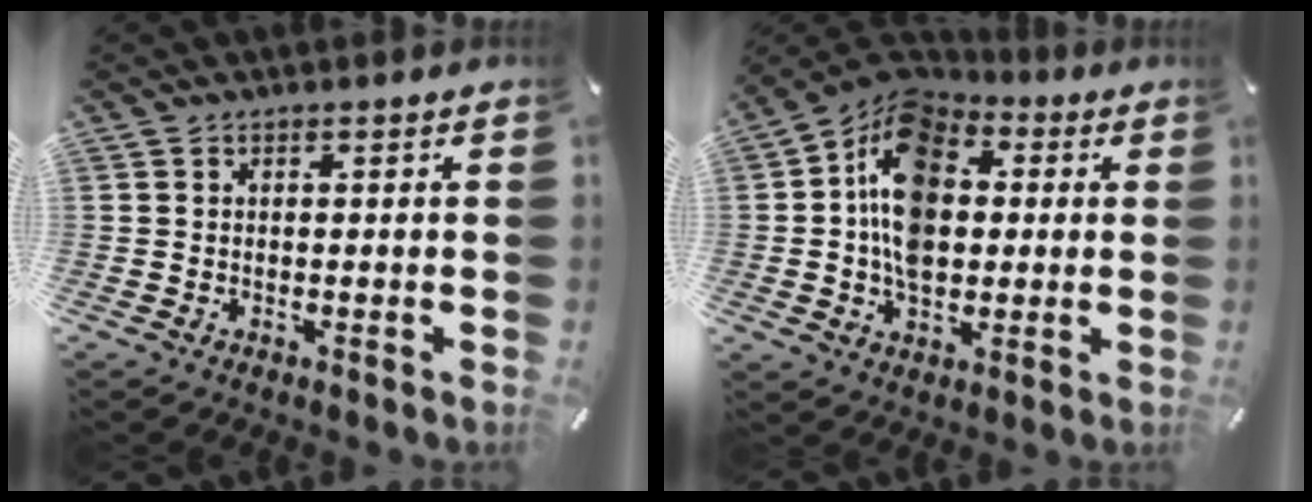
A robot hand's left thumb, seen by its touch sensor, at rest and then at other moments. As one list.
[{"total": 14.9, "force": [0.8, 11.0, 10.0], "torque": [-0.191, -0.002, 0.007]}]